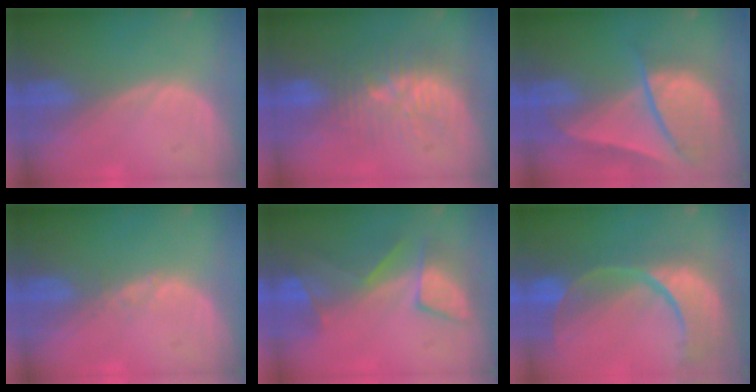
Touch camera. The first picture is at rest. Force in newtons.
{"total": 9.2, "press": 8.6, "slide": 3.1}
{"total": 9.4, "press": 8.1, "slide": 4.7}
{"total": 0.8, "press": 0.7, "slide": 0.1}
{"total": 7.5, "press": 7.4, "slide": 1.3}
{"total": 13.8, "press": 10.9, "slide": 8.4}